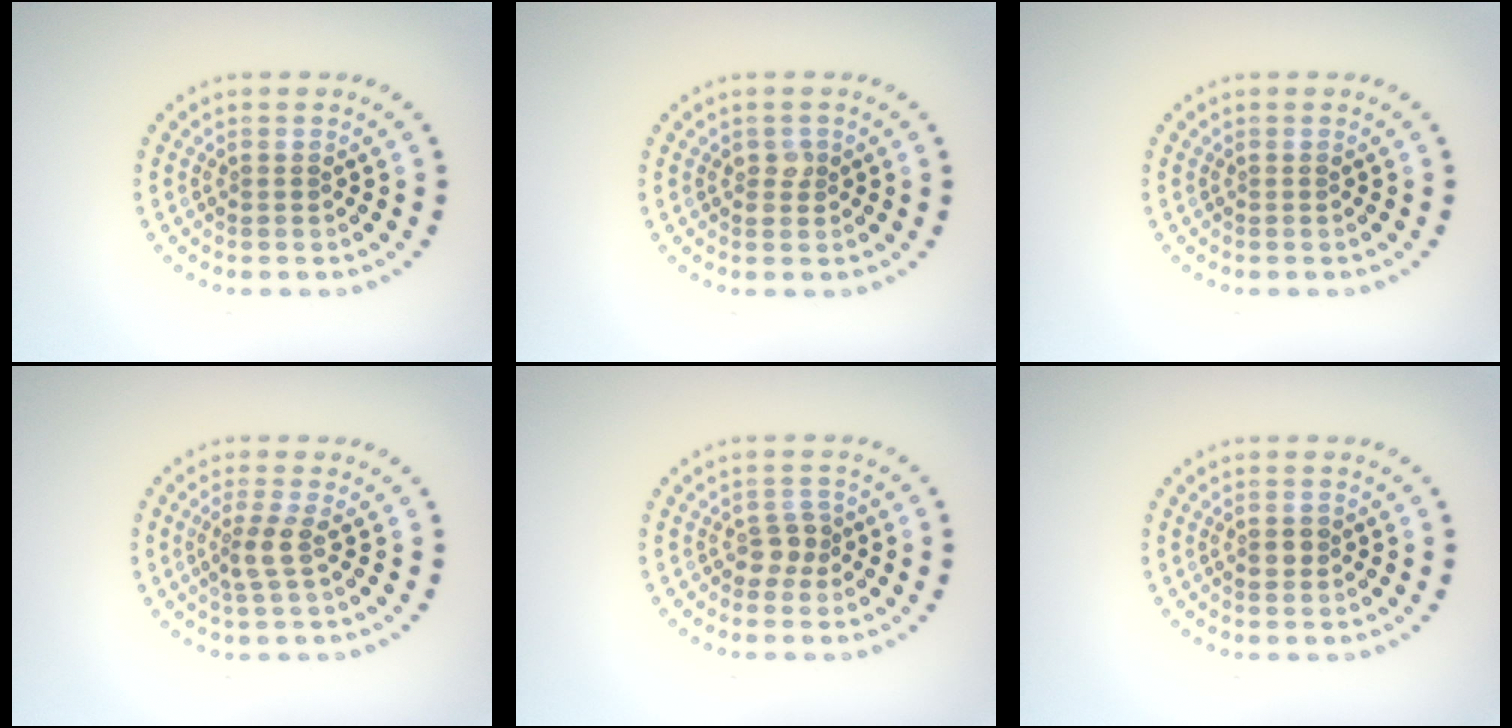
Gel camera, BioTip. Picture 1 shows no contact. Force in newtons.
{"total": 1.1, "press": 1.1, "slide": 0.2}
{"total": 0.0}
{"total": 2.0, "press": 1.6, "slide": 1.2}
{"total": 1.8, "press": 1.5, "slide": 1.1}
{"total": 1.1, "press": 1.1, "slide": 0.2}